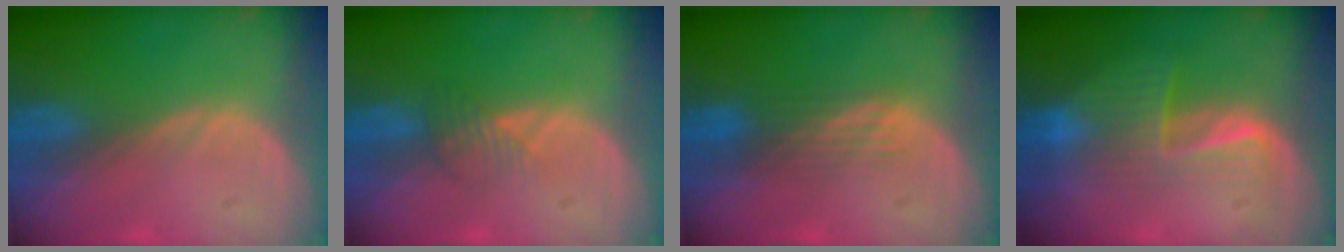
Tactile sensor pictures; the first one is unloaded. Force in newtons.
{"total": 2.4, "press": 2.4, "slide": 0.1}
{"total": 4.0, "press": 3.2, "slide": 2.3}
{"total": 6.7, "press": 6.3, "slide": 2.2}